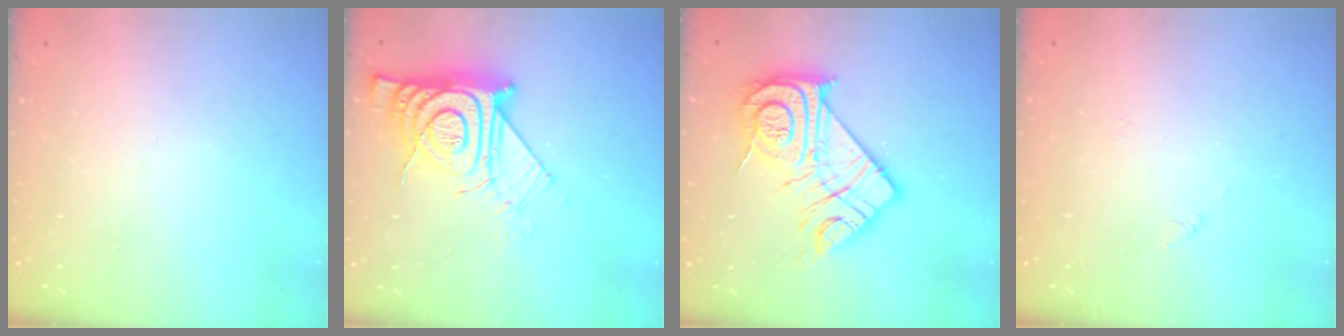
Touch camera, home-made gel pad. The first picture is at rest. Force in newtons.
{"total": 14.9, "press": 14.9, "slide": 1.4}
{"total": 20.8, "press": 20.7, "slide": 1.7}
{"total": 2.9, "press": 2.9, "slide": 0.5}